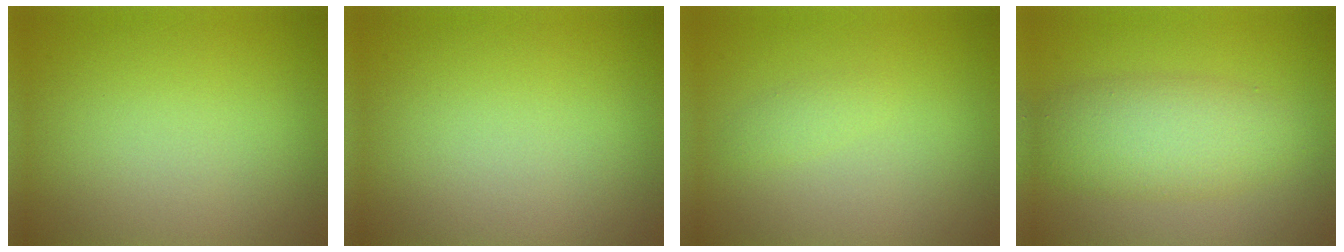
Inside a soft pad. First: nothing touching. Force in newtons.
{"total": 0.0}
{"total": 0.8, "press": 0.8, "slide": 0.1}
{"total": 4.9, "press": 4.9, "slide": 0.0}